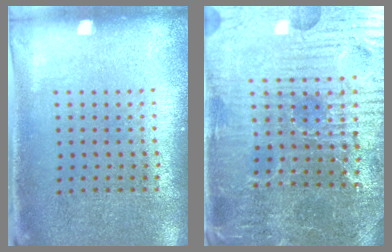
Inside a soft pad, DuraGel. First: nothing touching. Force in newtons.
{"total": 4.8, "press": 4.7, "slide": 1.0}